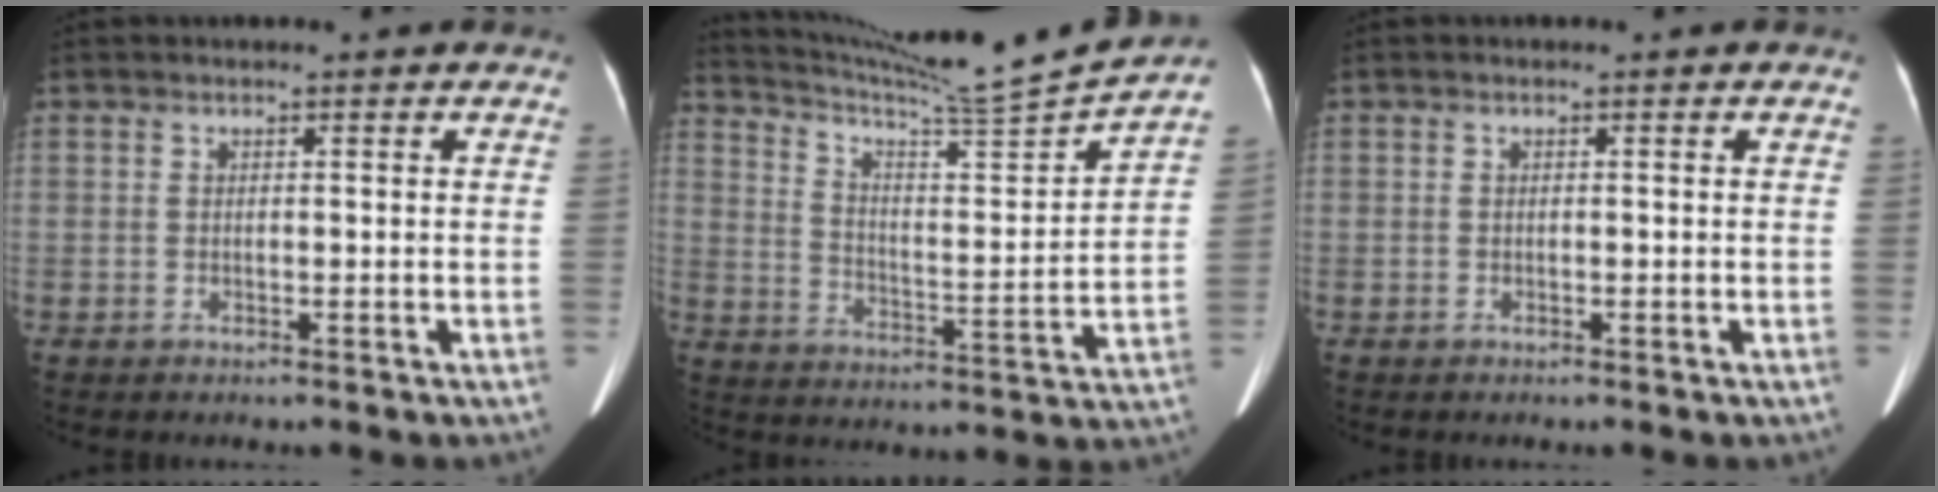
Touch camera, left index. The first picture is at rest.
{"total": 17.7, "force": [16.7, -2.9, 5.1], "torque": [-0.099, -0.054, 0.253]}
{"total": 0.0}